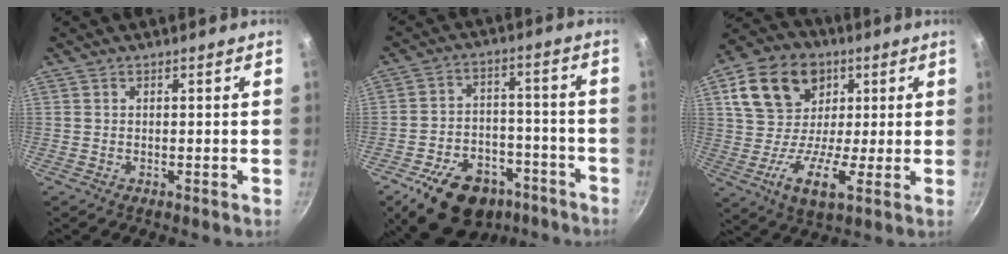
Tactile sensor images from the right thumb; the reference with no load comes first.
{"total": 18.4, "force": [-11.6, 11.3, 8.7], "torque": [-0.110, 0.068, -0.168]}
{"total": 16.8, "force": [4.4, 12.7, 10.1], "torque": [-0.147, 0.002, 0.066]}